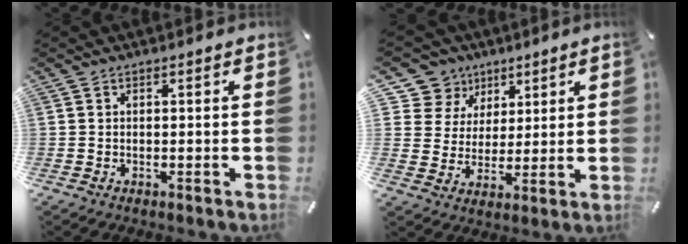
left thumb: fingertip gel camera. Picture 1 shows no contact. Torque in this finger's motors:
{"motor_torque": [0.04, -0.21, -0.04, -0.04, 0.01]}